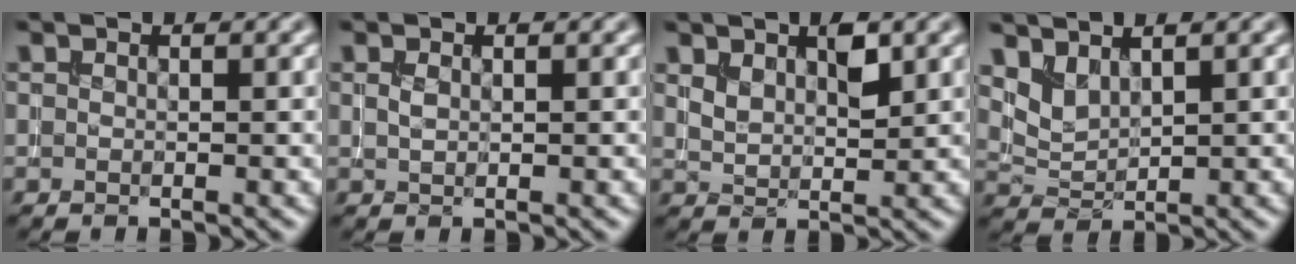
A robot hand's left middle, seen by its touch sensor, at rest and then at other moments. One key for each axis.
{"total": 0.8, "fx": 0.3, "fy": 0.3, "fz": 0.6, "tx": -0.016, "ty": 0.001, "tz": 0.007}
{"total": 2.8, "fx": 1.4, "fy": 1.4, "fz": 2.0, "tx": -0.042, "ty": -0.002, "tz": 0.030}
{"total": 2.3, "fx": 1.8, "fy": 0.9, "fz": 1.1, "tx": -0.028, "ty": -0.008, "tz": 0.045}